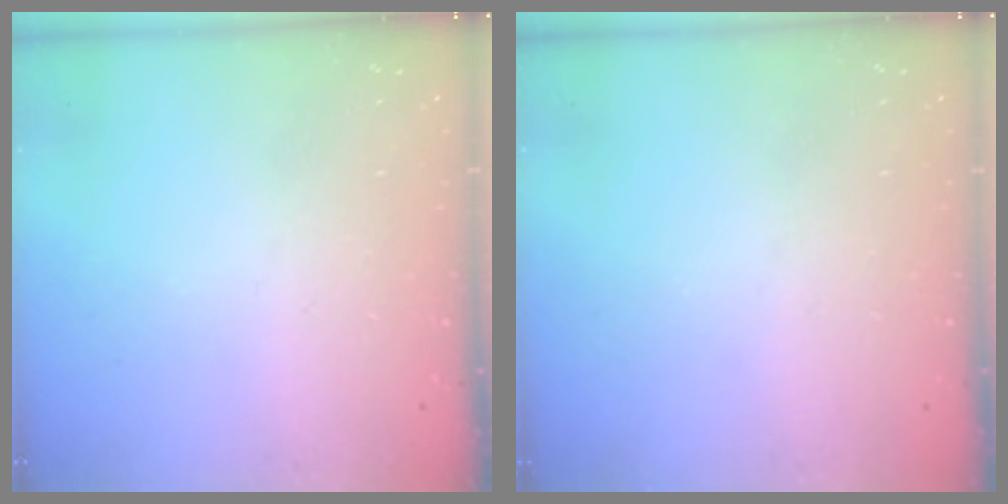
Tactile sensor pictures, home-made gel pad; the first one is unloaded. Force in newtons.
{"total": 0.0}